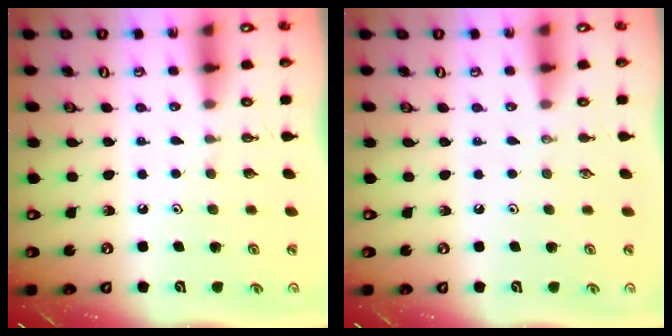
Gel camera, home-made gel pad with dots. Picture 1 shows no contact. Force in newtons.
{"total": 0.0}